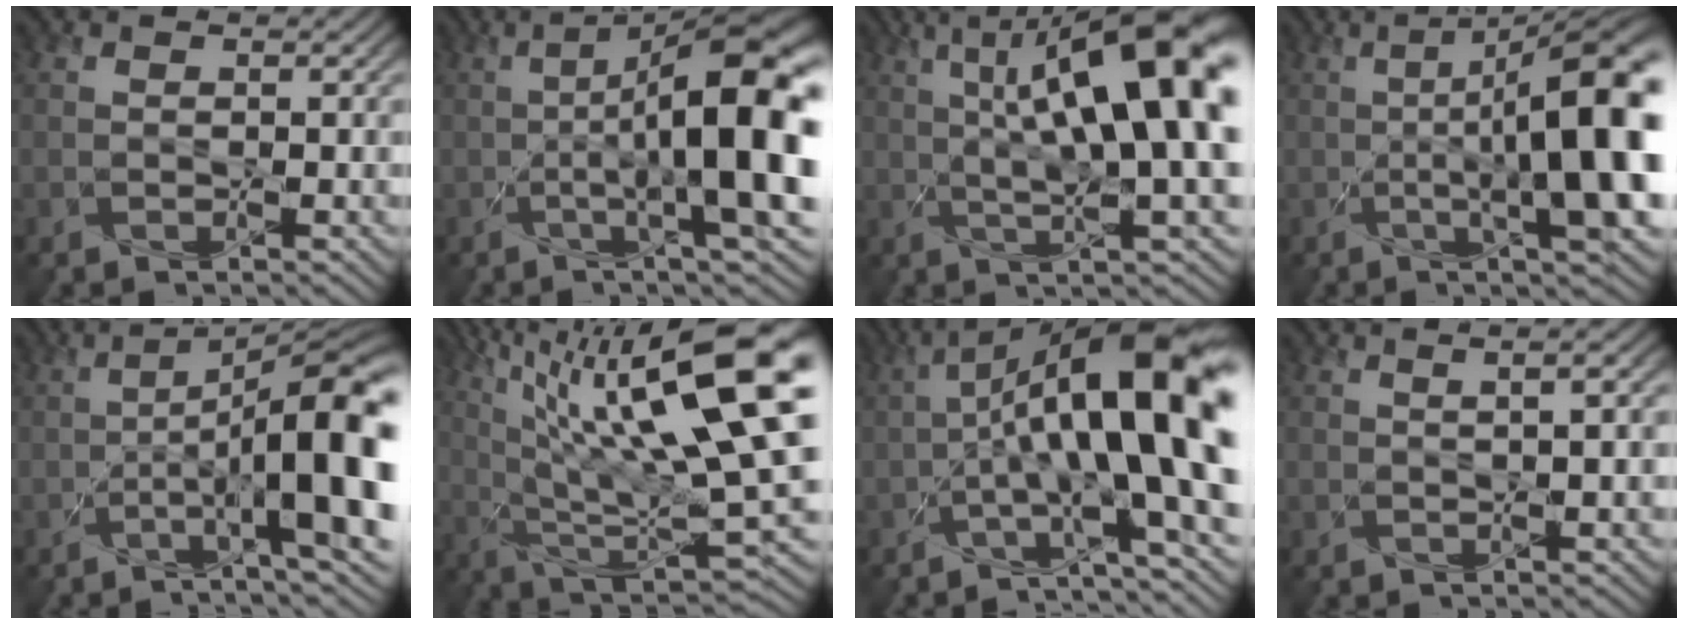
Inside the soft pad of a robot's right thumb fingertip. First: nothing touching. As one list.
[{"total": 15.2, "force": [-0.1, 4.0, 14.7], "torque": [-0.205, 0.006, -0.005]}, {"total": 15.5, "force": [4.0, 4.7, 14.2], "torque": [-0.214, 0.029, 0.056]}, {"total": 14.9, "force": [0.0, 3.9, 14.4], "torque": [-0.193, 0.007, -0.003]}, {"total": 14.3, "force": [-1.5, 3.8, 13.7], "torque": [-0.194, 0.004, -0.030]}, {"total": 21.3, "force": [8.1, 6.0, 18.8], "torque": [-0.305, 0.041, 0.135]}, {"total": 15.7, "force": [0.6, 4.0, 15.2], "torque": [-0.231, 0.028, -0.003]}, {"total": 3.4, "force": [1.1, 0.5, 3.2], "torque": [-0.040, 0.006, 0.011]}]